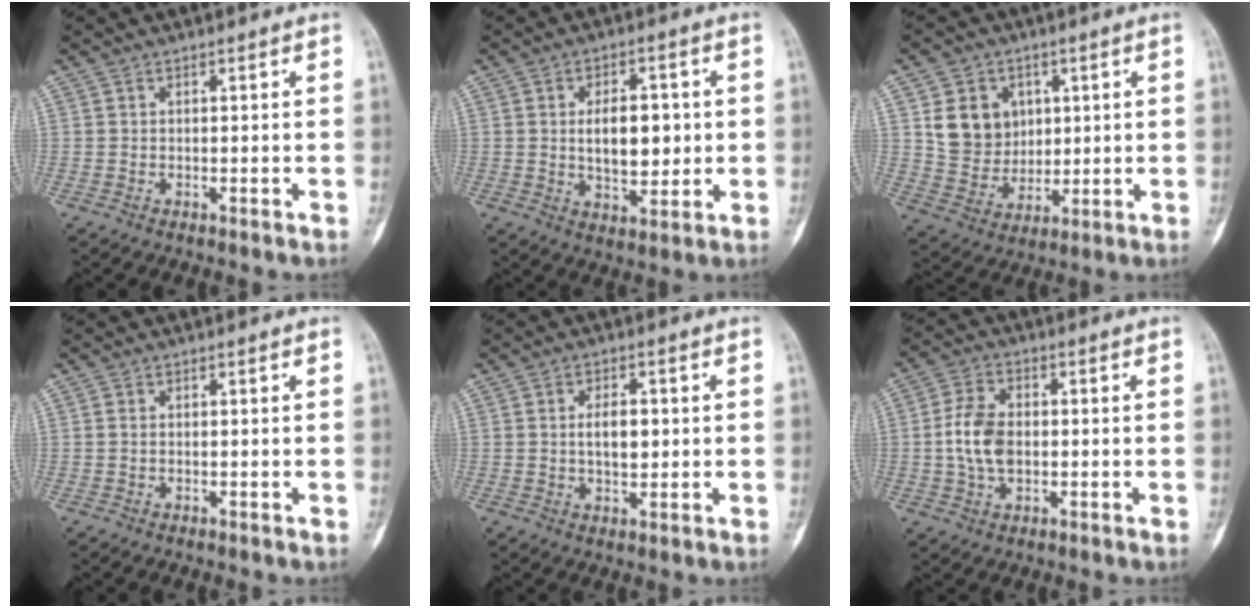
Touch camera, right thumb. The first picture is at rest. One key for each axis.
{"total": 9.6, "fx": 0.7, "fy": 5.4, "fz": 7.9, "tx": -0.099, "ty": -0.004, "tz": 0.019}
{"total": 10.9, "fx": 3.1, "fy": 9.3, "fz": 4.8, "tx": -0.043, "ty": -0.014, "tz": 0.069}
{"total": 0.6, "fx": 0.0, "fy": 0.4, "fz": 0.5, "tx": -0.012, "ty": 0.000, "tz": 0.001}
{"total": 5.3, "fx": 0.4, "fy": 2.9, "fz": 4.4, "tx": -0.065, "ty": -0.001, "tz": 0.009}
{"total": 8.4, "fx": -0.3, "fy": 5.4, "fz": 6.4, "tx": -0.123, "ty": 0.011, "tz": -0.008}